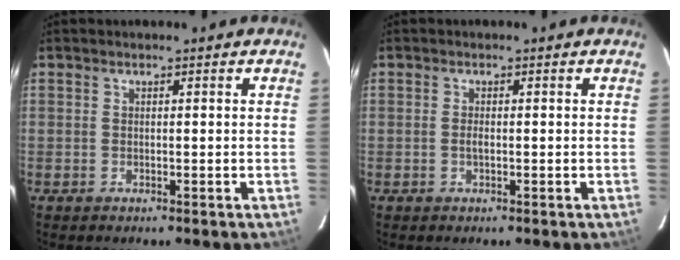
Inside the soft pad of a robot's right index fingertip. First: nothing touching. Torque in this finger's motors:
{"motor_torque": [0.38, -0.09, 0.09, 0.03]}